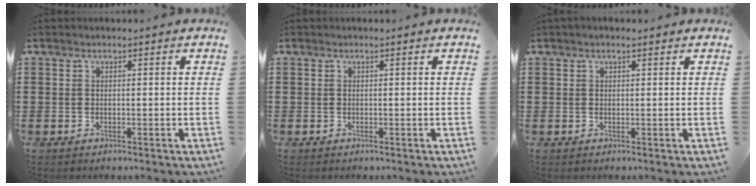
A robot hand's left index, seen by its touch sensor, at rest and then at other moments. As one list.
[{"total": 0.0}, {"total": 0.6, "force": [0.3, 0.2, 0.5], "torque": [-0.009, 0.003, 0.006]}]